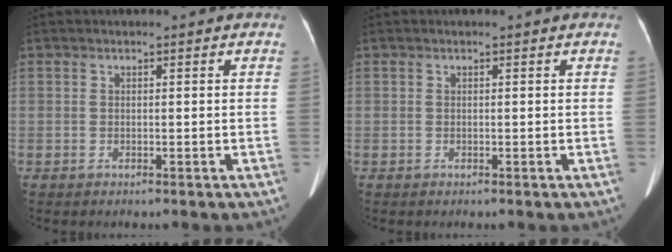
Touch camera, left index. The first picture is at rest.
{"total": 0.0}